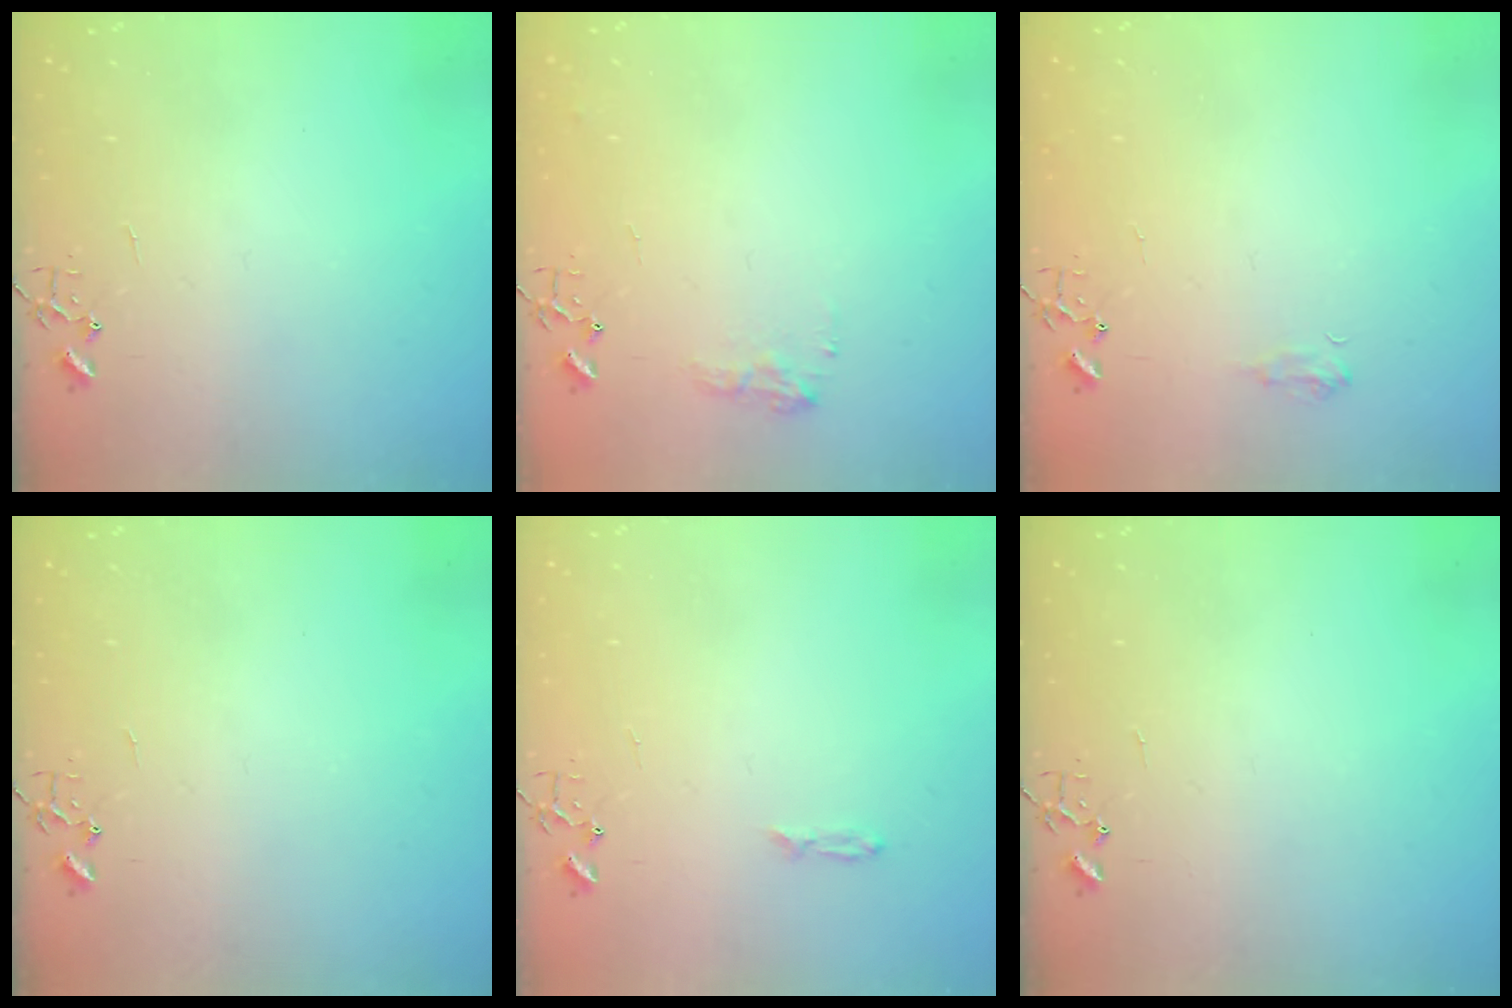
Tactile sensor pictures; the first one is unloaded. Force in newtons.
{"total": 7.8, "press": 7.8, "slide": 0.1}
{"total": 6.0, "press": 5.9, "slide": 0.7}
{"total": 0.0}
{"total": 3.6, "press": 3.6, "slide": 0.4}
{"total": 0.0}